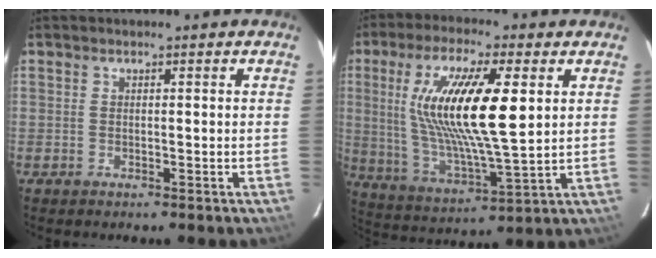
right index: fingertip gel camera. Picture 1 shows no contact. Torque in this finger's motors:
{"motor_torque": [1.74, 0.34, 1.05, 0.21]}